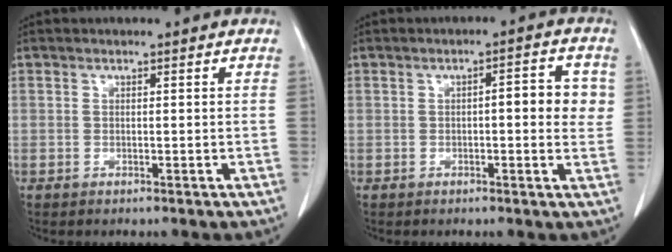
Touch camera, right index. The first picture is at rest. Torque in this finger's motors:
{"motor_torque": [0.51, -0.02, 0.09, 0.05]}